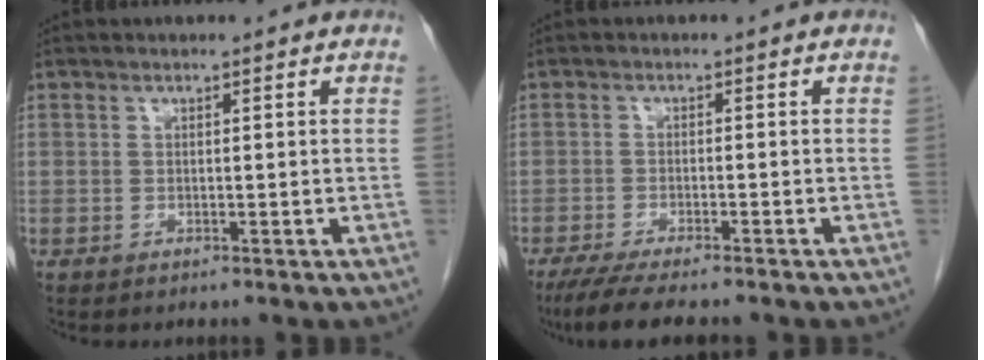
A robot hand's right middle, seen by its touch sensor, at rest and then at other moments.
{"total": 8.6, "force": [-7.1, 1.1, 4.7], "torque": [-0.072, -0.018, -0.110]}